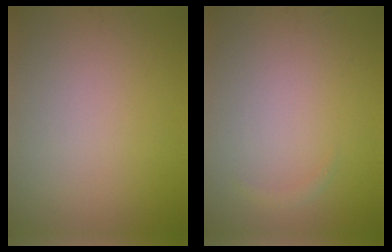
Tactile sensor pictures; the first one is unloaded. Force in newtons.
{"total": 0.6, "press": 0.6, "slide": 0.0}